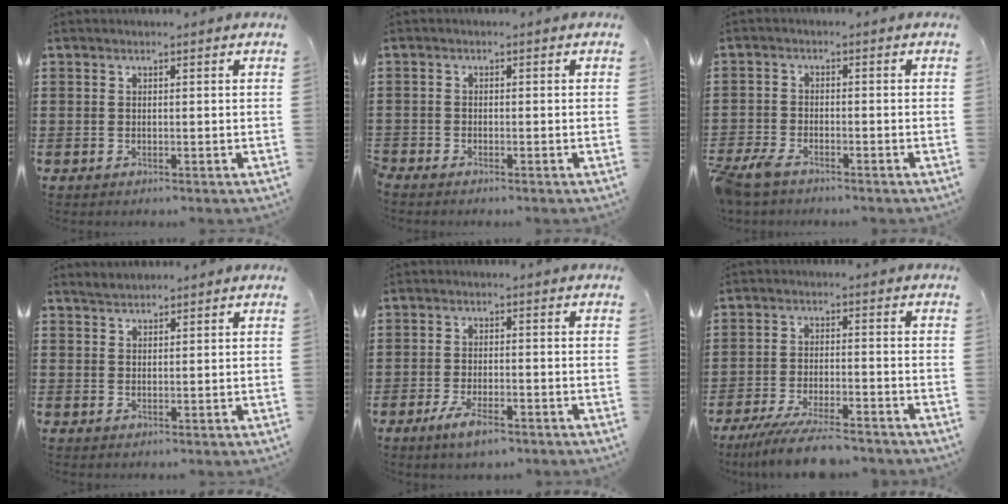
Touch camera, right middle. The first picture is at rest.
{"total": 0.7, "force": [-0.7, 0.0, 0.1], "torque": [-0.004, -0.001, -0.014]}
{"total": 3.3, "force": [-2.9, 0.9, 1.3], "torque": [-0.052, -0.006, -0.068]}
{"total": 1.7, "force": [1.6, 0.4, -0.1], "torque": [-0.002, 0.005, 0.032]}
{"total": 4.4, "force": [-2.7, 1.2, 3.2], "torque": [-0.067, -0.001, -0.051]}
{"total": 7.1, "force": [-6.1, 0.7, 3.5], "torque": [-0.078, -0.010, -0.116]}